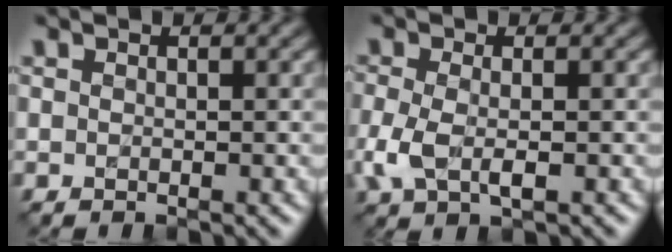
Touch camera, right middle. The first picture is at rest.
{"total": 3.5, "force": [-0.8, 1.6, 3.0], "torque": [-0.080, -0.006, -0.019]}